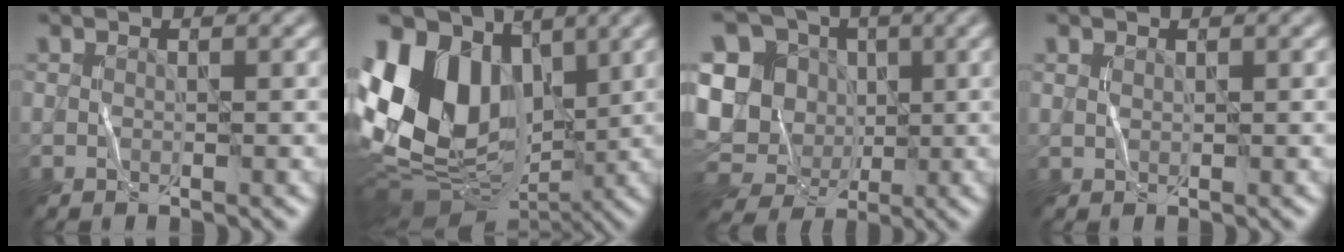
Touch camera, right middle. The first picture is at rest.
{"total": 14.7, "force": [2.7, 10.2, 10.1], "torque": [-0.212, 0.021, 0.030]}
{"total": 13.4, "force": [-0.5, 12.1, 5.8], "torque": [-0.139, 0.001, -0.023]}
{"total": 0.6, "force": [0.5, 0.3, 0.2], "torque": [-0.005, -0.001, 0.012]}